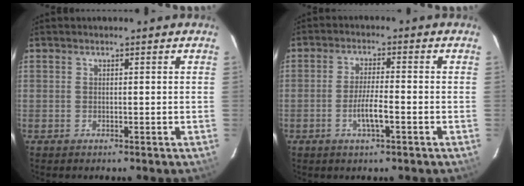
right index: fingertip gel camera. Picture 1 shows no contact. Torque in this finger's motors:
{"motor_torque": [0.38, -0.26, 0.20, 0.06]}